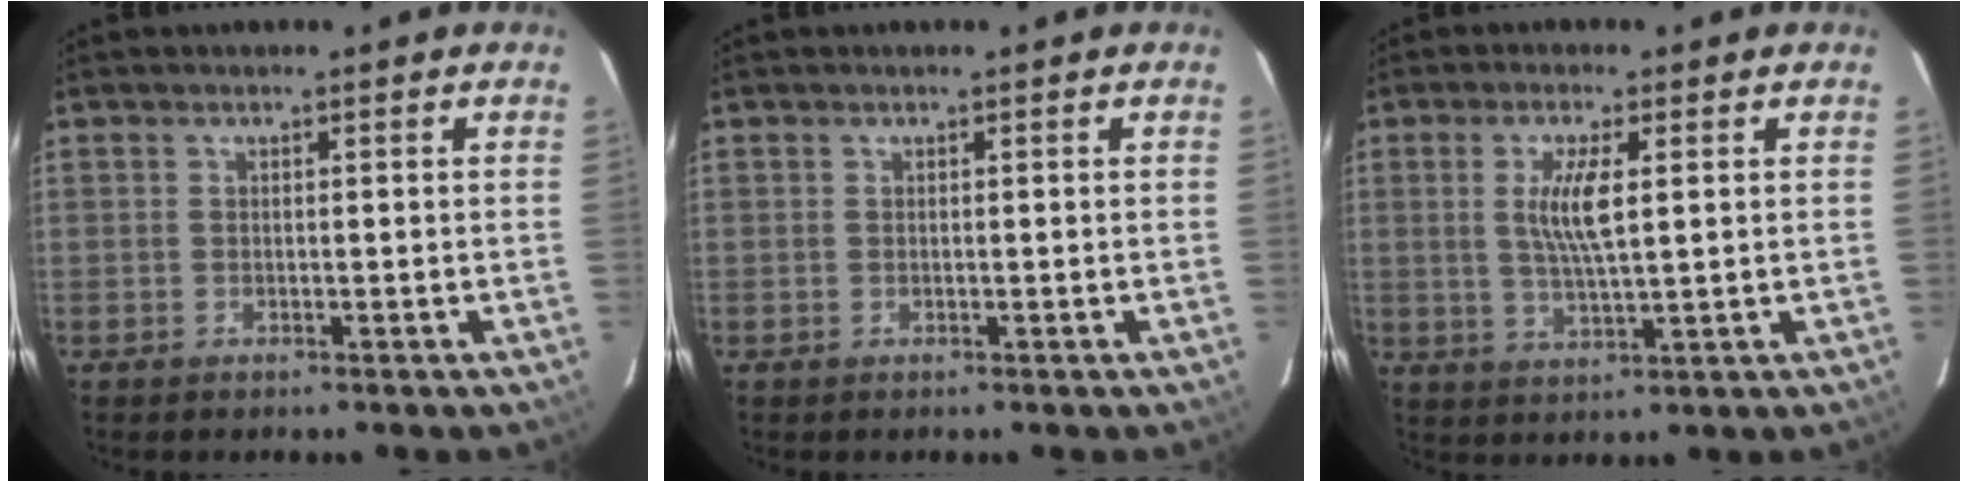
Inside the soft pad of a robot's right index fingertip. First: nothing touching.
{"total": 0.0}
{"total": 6.6, "force": [1.3, 1.2, 6.3], "torque": [-0.123, -0.003, 0.026]}